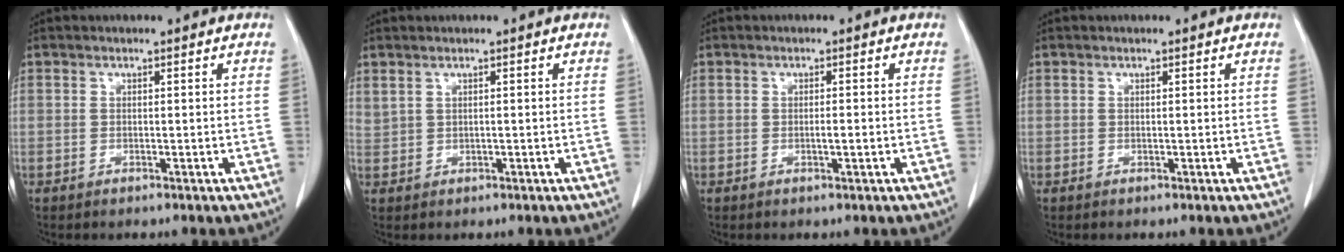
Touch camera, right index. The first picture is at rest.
{"total": 1.1, "force": [0.8, 0.4, 0.7], "torque": [-0.022, 0.008, 0.024]}
{"total": 1.1, "force": [-0.2, 0.1, 1.1], "torque": [-0.021, -0.001, -0.001]}
{"total": 0.0}